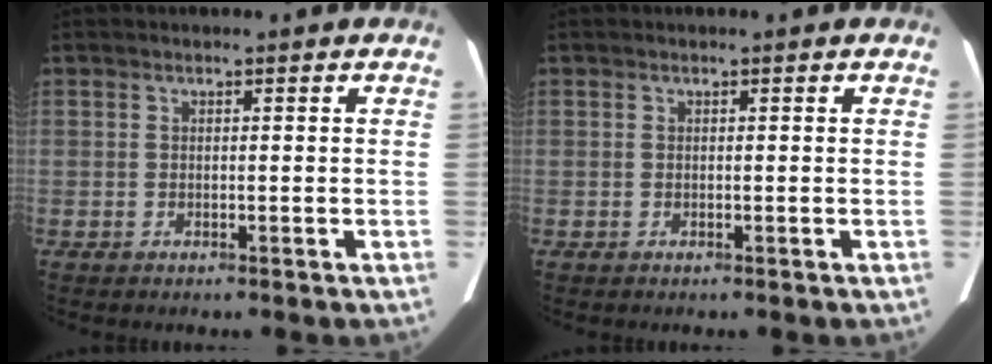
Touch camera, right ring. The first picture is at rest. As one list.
[{"total": 0.0}]